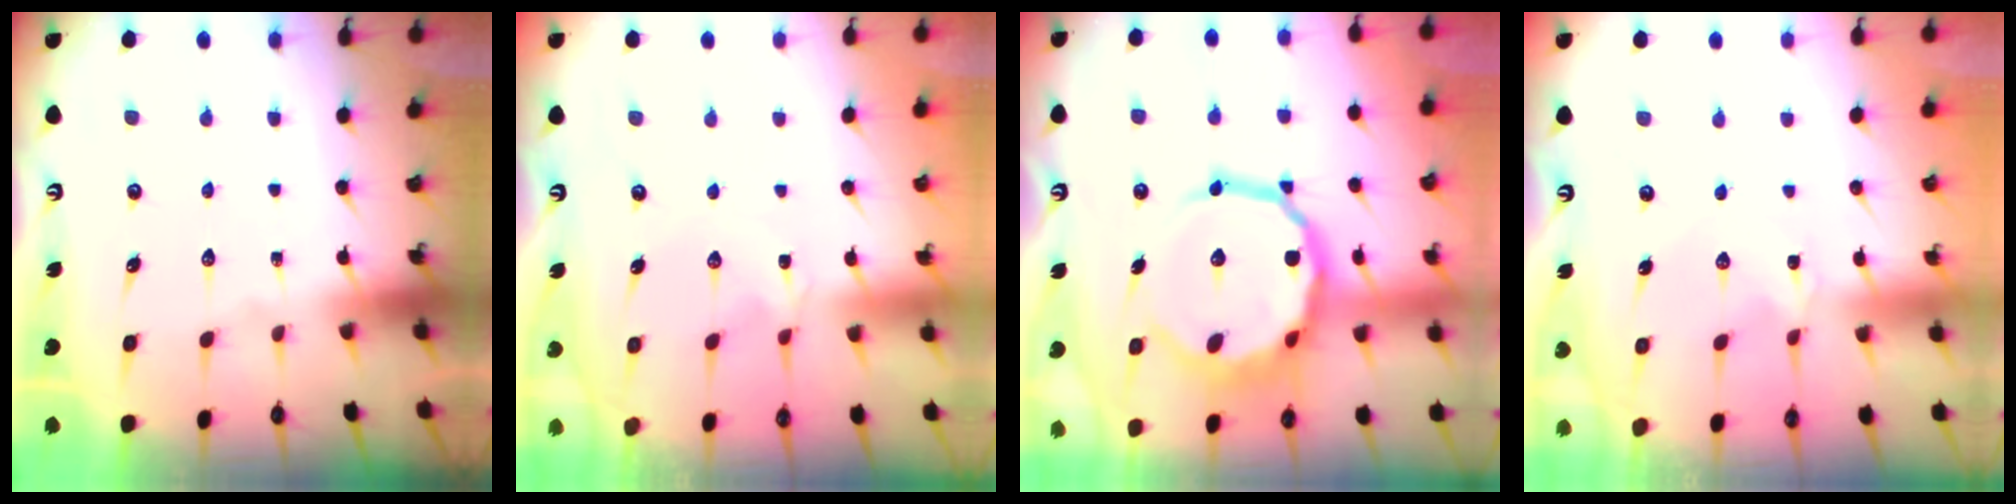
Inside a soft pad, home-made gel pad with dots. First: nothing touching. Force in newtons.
{"total": 0.0}
{"total": 16.5, "press": 16.1, "slide": 3.3}
{"total": 0.0}